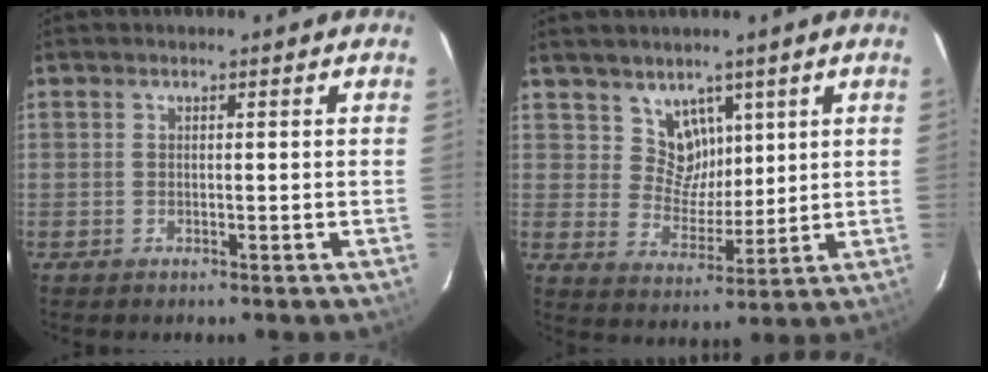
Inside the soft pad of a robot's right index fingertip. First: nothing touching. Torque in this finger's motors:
{"motor_torque": [-0.02, 0.05, 0.00, 0.00]}